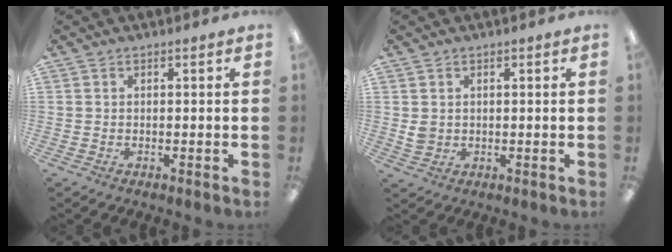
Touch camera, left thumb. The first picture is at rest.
{"total": 2.5, "force": [0.8, 2.3, 0.8], "torque": [-0.009, 0.000, 0.014]}